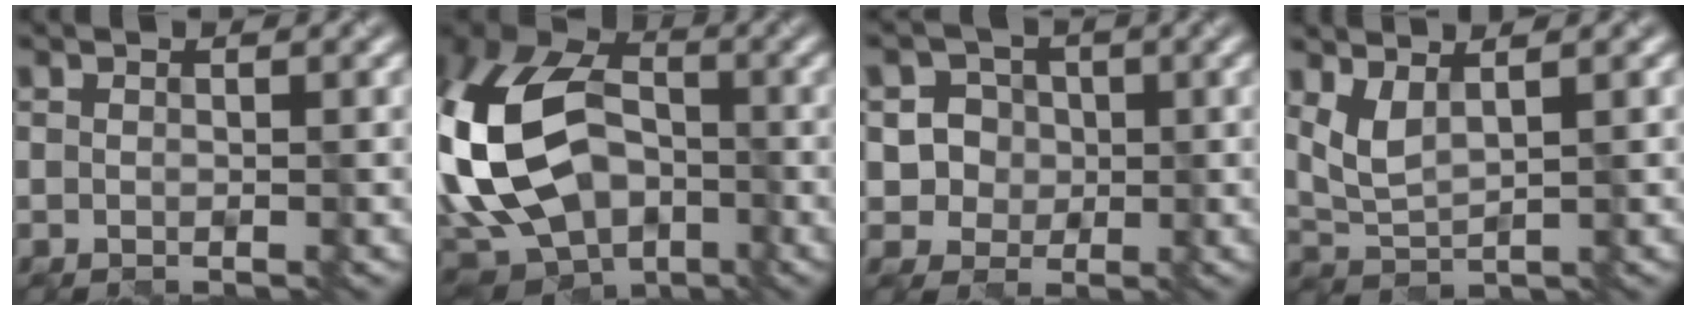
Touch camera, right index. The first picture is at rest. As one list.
[{"total": 17.5, "force": [-1.9, 12.6, 12.1], "torque": [-0.266, 0.000, -0.038]}, {"total": 4.7, "force": [0.5, 4.5, 1.4], "torque": [-0.015, 0.011, 0.000]}, {"total": 2.4, "force": [1.3, 0.7, 1.9], "torque": [-0.055, -0.005, 0.035]}]